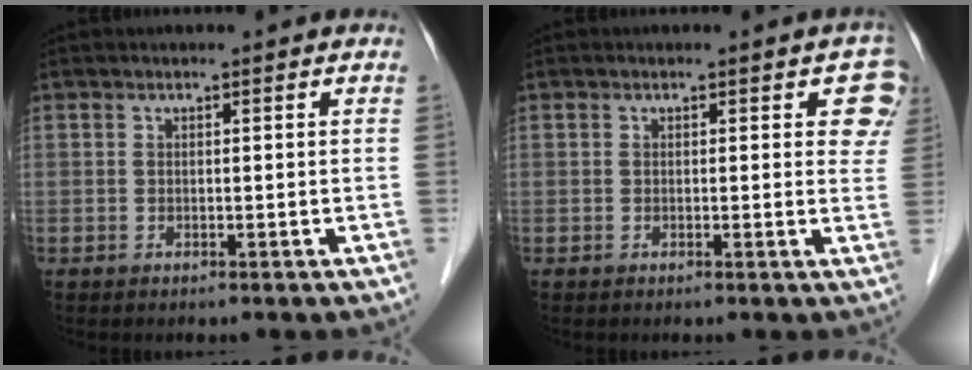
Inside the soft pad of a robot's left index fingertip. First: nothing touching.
{"total": 3.9, "force": [2.5, 2.2, 2.1], "torque": [0.004, -0.008, 0.011]}